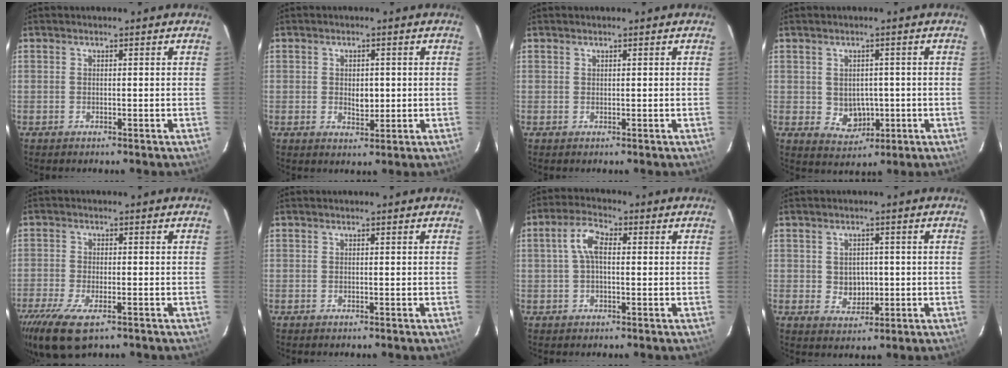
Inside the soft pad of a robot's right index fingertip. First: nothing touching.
{"total": 3.4, "force": [-0.1, 2.3, 2.6], "torque": [-0.042, -0.001, 0.002]}
{"total": 0.0}
{"total": 5.1, "force": [-0.4, 4.5, 2.4], "torque": [-0.046, 0.003, 0.011]}
{"total": 10.4, "force": [-6.7, 3.7, 7.0], "torque": [-0.166, -0.040, -0.121]}
{"total": 0.0}
{"total": 5.1, "force": [0.5, 2.4, 4.5], "torque": [-0.092, 0.016, 0.010]}
{"total": 4.3, "force": [-0.1, 3.8, 2.0], "torque": [-0.035, 0.002, 0.007]}